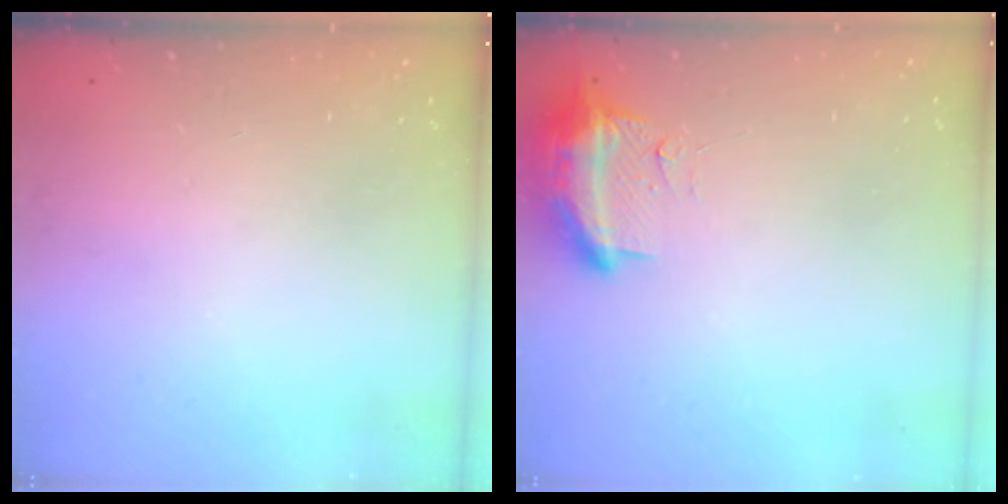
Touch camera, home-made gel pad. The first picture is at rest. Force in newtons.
{"total": 11.3, "press": 10.3, "slide": 4.7}